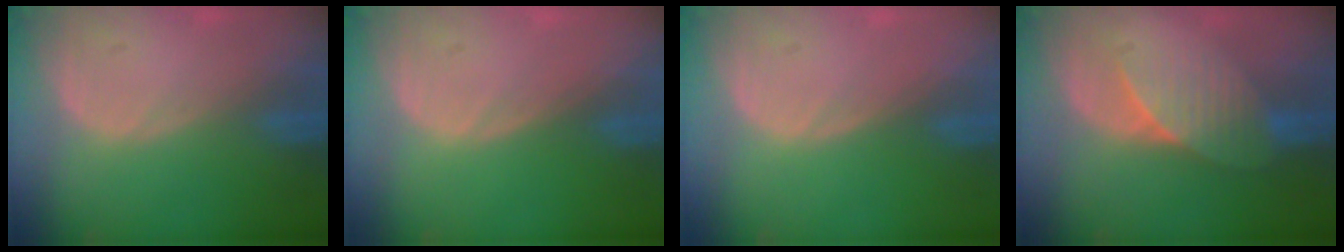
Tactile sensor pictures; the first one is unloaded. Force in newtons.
{"total": 0.0}
{"total": 0.0}
{"total": 6.8, "press": 6.5, "slide": 2.2}